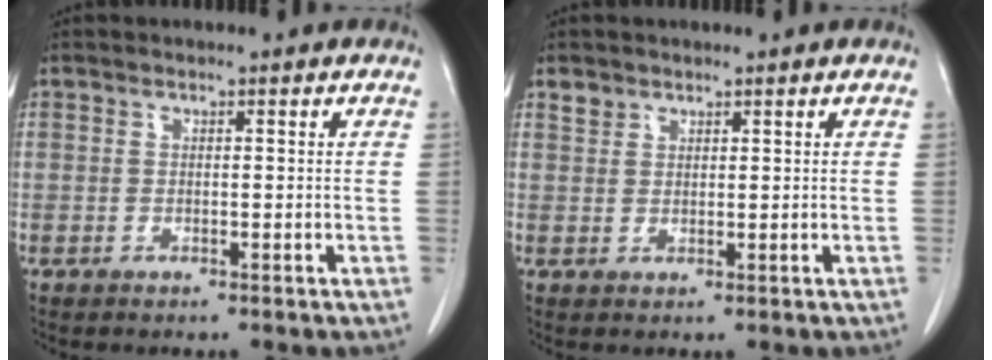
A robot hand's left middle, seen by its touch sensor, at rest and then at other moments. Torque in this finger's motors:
{"motor_torque": [0.23, -0.20, -0.04, 0.01]}